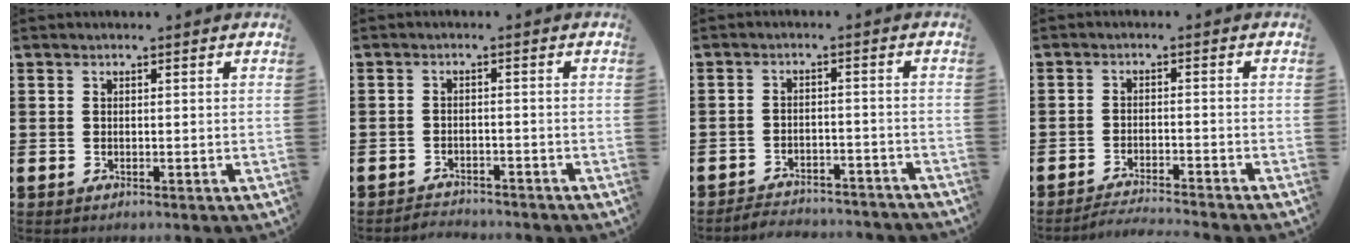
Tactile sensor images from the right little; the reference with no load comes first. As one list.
[{"total": 2.0, "force": [-1.9, 0.1, -0.3], "torque": [-0.002, 0.004, -0.043]}, {"total": 3.0, "force": [-3.0, 0.2, -0.2], "torque": [-0.003, 0.004, -0.065]}, {"total": 2.3, "force": [-2.3, -0.4, 0.3], "torque": [-0.005, 0.003, -0.047]}]